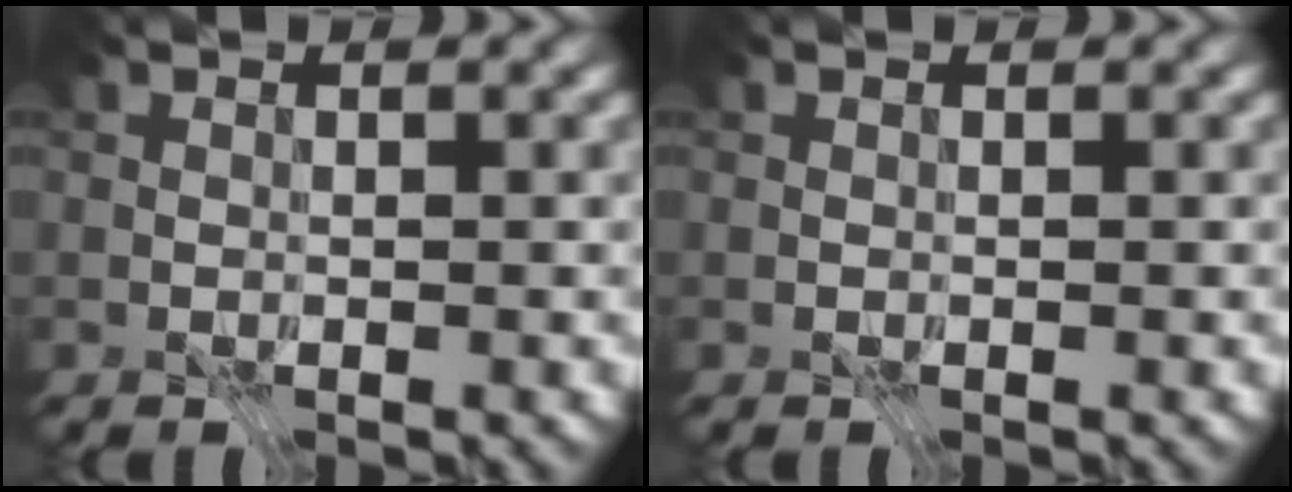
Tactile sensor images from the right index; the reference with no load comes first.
{"total": 0.0}